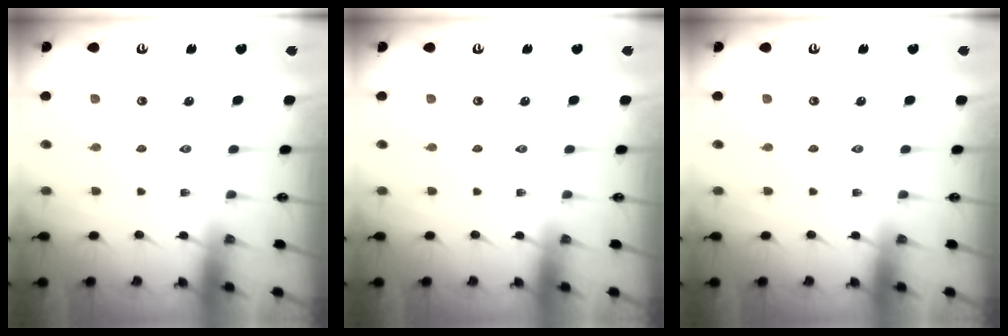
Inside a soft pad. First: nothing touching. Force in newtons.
{"total": 0.0}
{"total": 0.0}